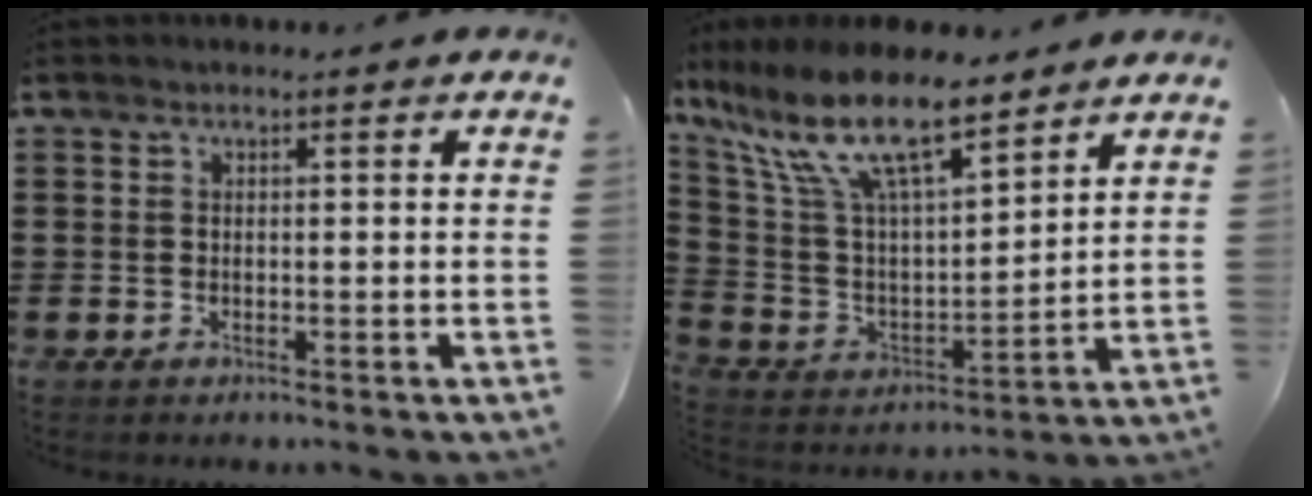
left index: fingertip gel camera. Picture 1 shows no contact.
{"total": 13.4, "force": [9.3, 3.8, 8.9], "torque": [-0.209, -0.045, 0.160]}